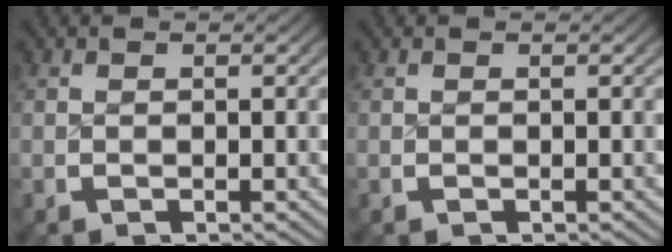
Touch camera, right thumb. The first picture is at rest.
{"total": 0.0}